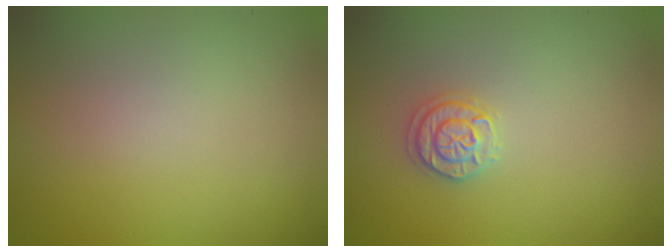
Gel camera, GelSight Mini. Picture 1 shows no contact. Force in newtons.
{"total": 1.8, "press": 1.8, "slide": 0.1}